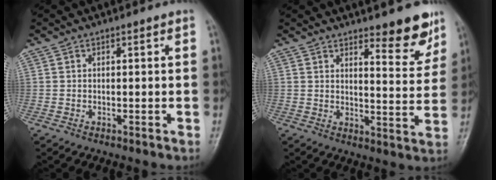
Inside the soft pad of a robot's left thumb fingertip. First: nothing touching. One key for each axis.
{"total": 8.2, "fx": 6.0, "fy": 2.1, "fz": 5.1, "tx": -0.041, "ty": -0.047, "tz": 0.084}